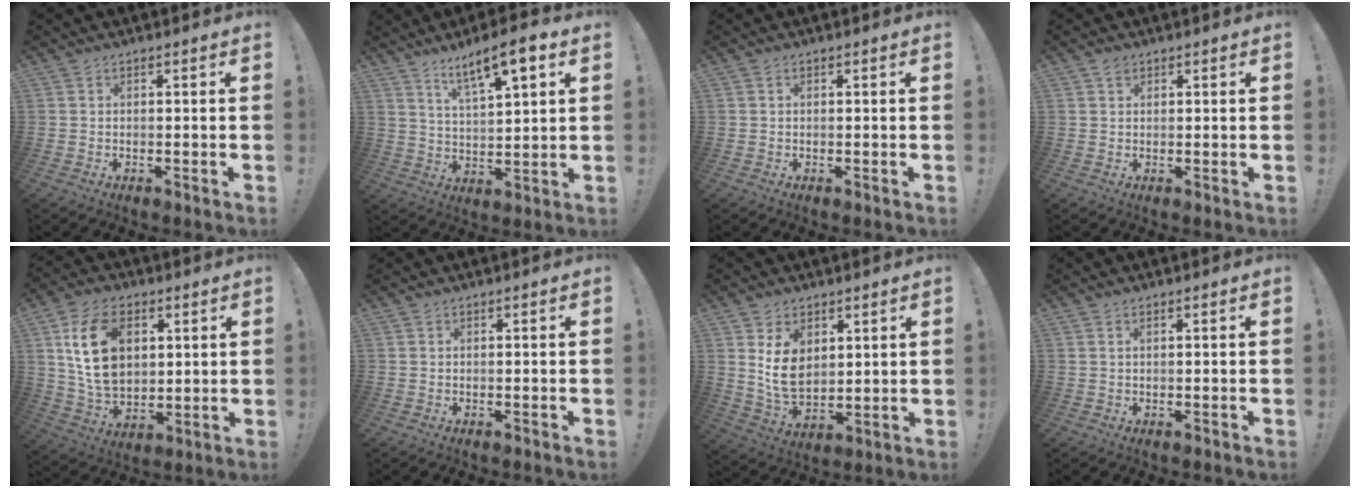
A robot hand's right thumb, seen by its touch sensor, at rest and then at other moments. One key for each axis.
{"total": 10.8, "fx": 6.9, "fy": 2.2, "fz": 8.0, "tx": -0.129, "ty": -0.035, "tz": 0.111}
{"total": 0.0}
{"total": 1.2, "fx": 1.0, "fy": 0.5, "fz": 0.4, "tx": 0.004, "ty": -0.005, "tz": 0.015}
{"total": 18.4, "fx": 5.8, "fy": 13.1, "fz": 11.5, "tx": -0.208, "ty": -0.016, "tz": 0.108}
{"total": 0.0}
{"total": 11.2, "fx": 4.1, "fy": 8.2, "fz": 6.3, "tx": -0.116, "ty": -0.021, "tz": 0.084}
{"total": 0.9, "fx": 0.4, "fy": 0.3, "fz": 0.7, "tx": -0.021, "ty": 0.004, "tz": 0.008}